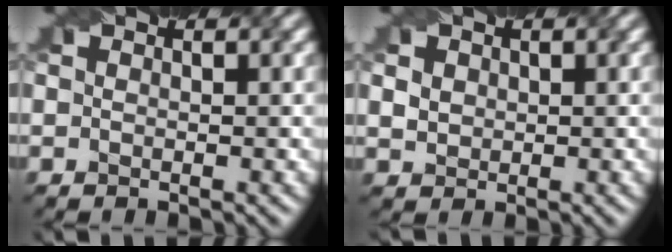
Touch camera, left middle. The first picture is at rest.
{"total": 3.6, "force": [1.6, 2.8, 1.6], "torque": [-0.040, 0.016, 0.026]}